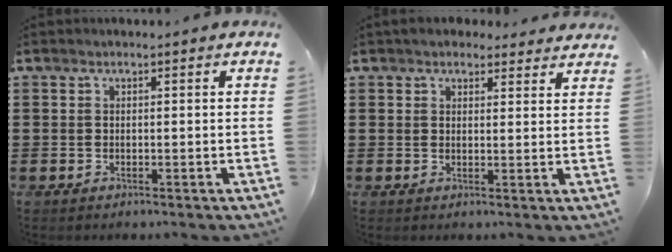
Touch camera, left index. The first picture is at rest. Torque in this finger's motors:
{"motor_torque": [2.14, 0.00, 0.32, 0.02]}